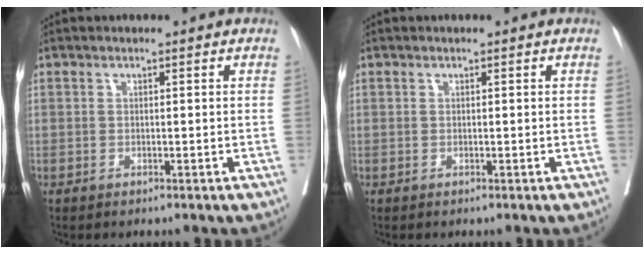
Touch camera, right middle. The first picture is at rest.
{"total": 0.0}